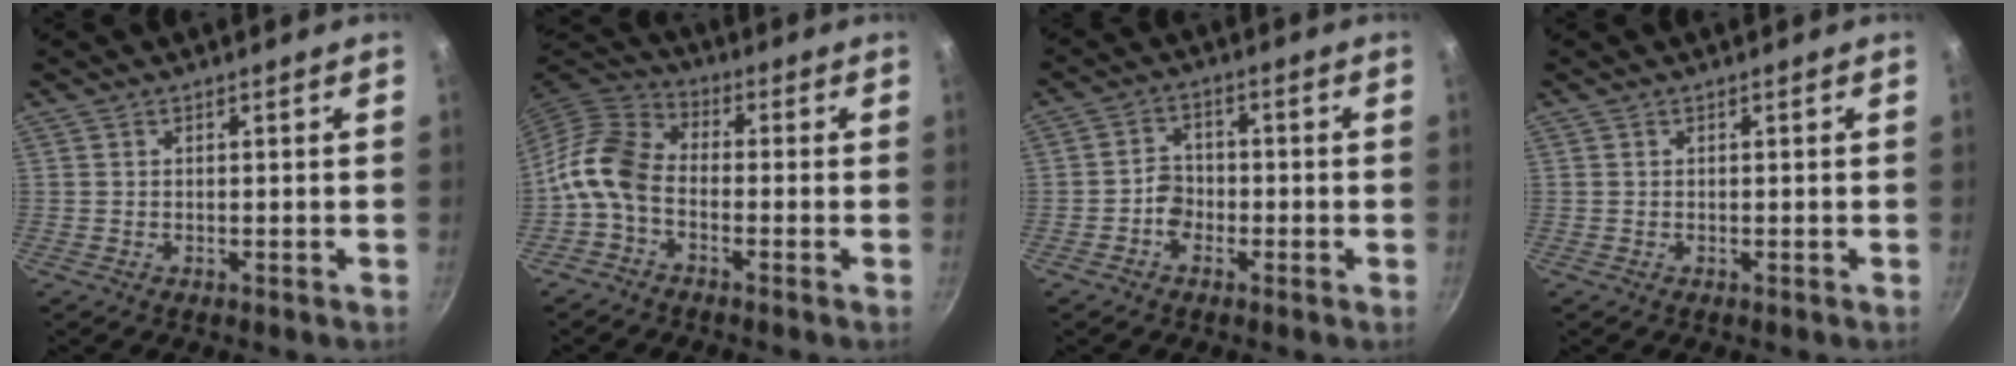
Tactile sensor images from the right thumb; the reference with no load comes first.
{"total": 8.7, "force": [-2.9, 5.6, 6.0], "torque": [-0.115, 0.040, -0.077]}
{"total": 4.1, "force": [-1.9, 3.2, 1.9], "torque": [-0.012, 0.024, -0.037]}
{"total": 0.0}